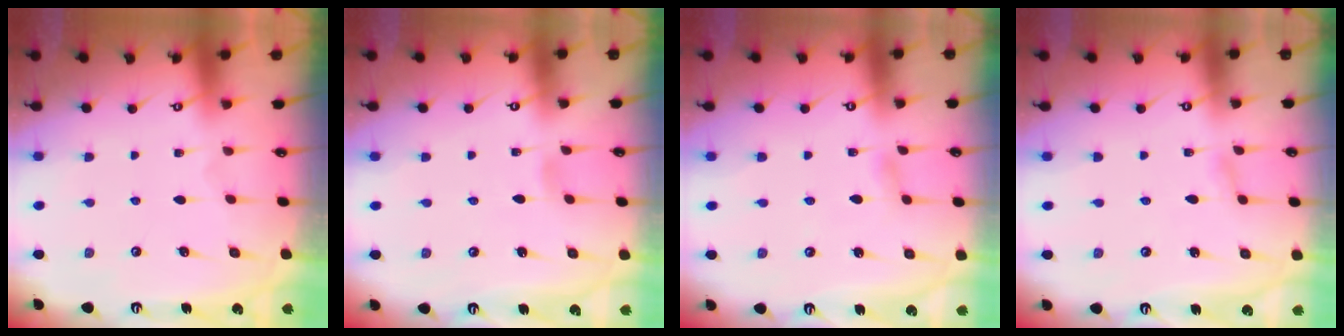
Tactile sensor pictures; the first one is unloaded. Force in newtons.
{"total": 2.7, "press": 2.7, "slide": 0.3}
{"total": 4.4, "press": 4.3, "slide": 0.4}
{"total": 1.6, "press": 1.6, "slide": 0.1}